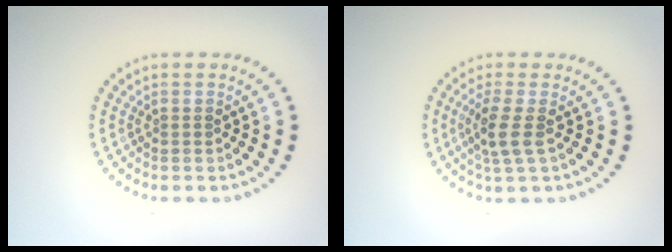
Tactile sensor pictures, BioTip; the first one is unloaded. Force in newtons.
{"total": 2.6, "press": 2.1, "slide": 1.5}